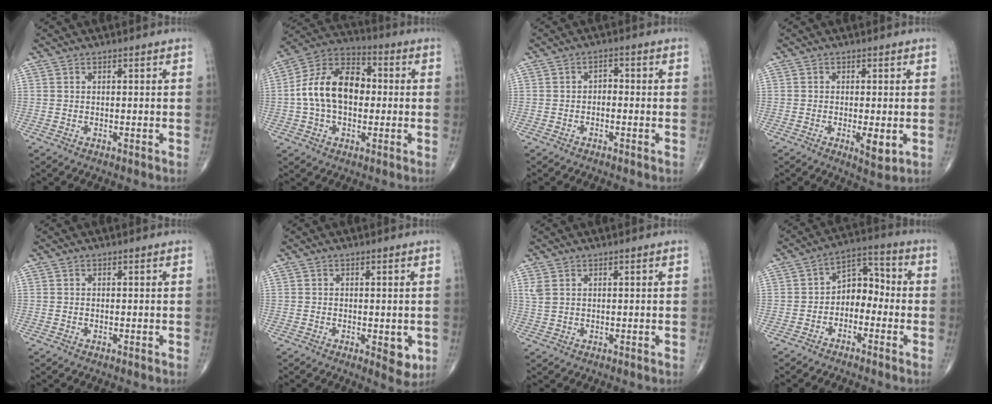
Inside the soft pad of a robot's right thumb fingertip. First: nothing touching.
{"total": 15.3, "force": [0.1, 9.9, 11.6], "torque": [-0.192, 0.035, -0.010]}
{"total": 1.7, "force": [-0.6, 1.2, 1.1], "torque": [-0.006, 0.013, -0.017]}
{"total": 3.8, "force": [-0.9, 1.2, 3.5], "torque": [-0.054, -0.011, -0.016]}
{"total": 0.0}
{"total": 4.2, "force": [-1.0, 2.0, 3.6], "torque": [-0.029, -0.007, -0.012]}
{"total": 1.9, "force": [1.0, 1.0, 1.3], "torque": [-0.032, 0.006, 0.030]}
{"total": 7.2, "force": [-2.1, 5.1, 4.7], "torque": [-0.044, 0.045, -0.052]}